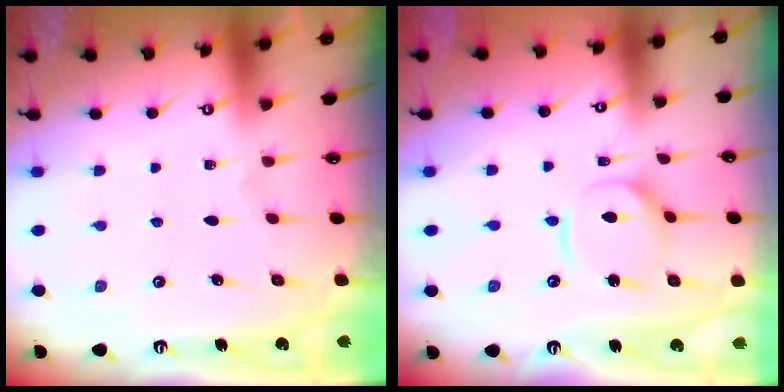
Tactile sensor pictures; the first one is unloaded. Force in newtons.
{"total": 7.4, "press": 7.3, "slide": 0.7}